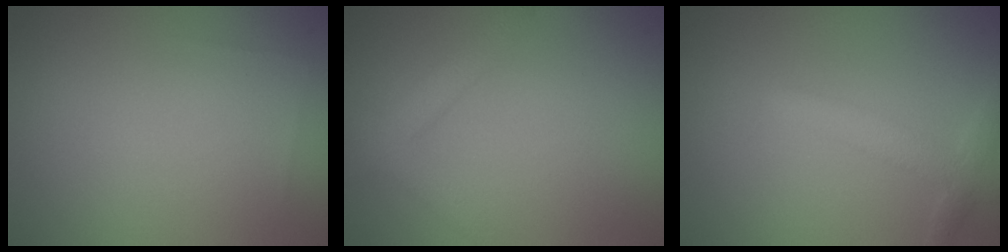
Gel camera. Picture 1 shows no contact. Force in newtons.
{"total": 2.5, "press": 2.5, "slide": 0.3}
{"total": 2.6, "press": 2.5, "slide": 0.2}